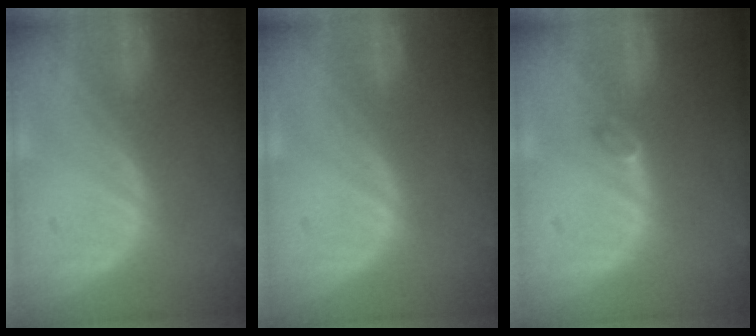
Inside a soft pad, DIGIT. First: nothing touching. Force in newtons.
{"total": 0.0}
{"total": 1.2, "press": 1.2, "slide": 0.4}